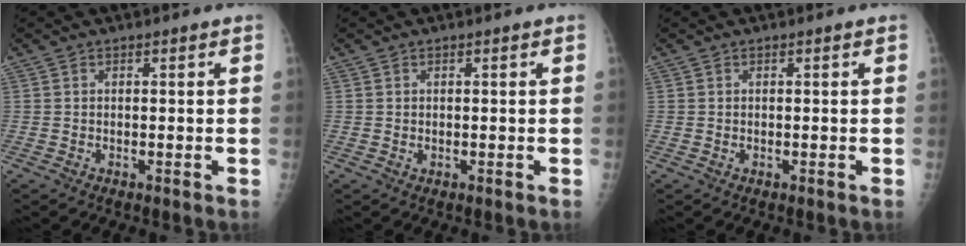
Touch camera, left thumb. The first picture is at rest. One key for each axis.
{"total": 0.9, "fx": 0.1, "fy": 0.5, "fz": 0.7, "tx": -0.009, "ty": 0.003, "tz": 0.004}
{"total": 0.6, "fx": 0.1, "fy": 0.3, "fz": 0.5, "tx": -0.007, "ty": 0.005, "tz": 0.004}